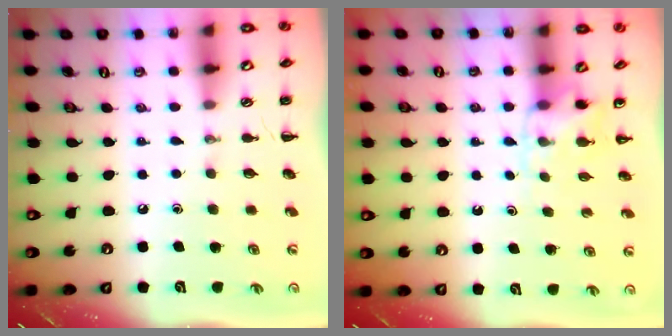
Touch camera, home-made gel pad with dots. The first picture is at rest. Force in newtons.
{"total": 4.5, "press": 4.3, "slide": 1.4}